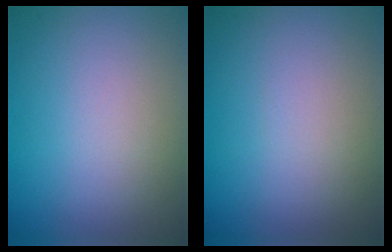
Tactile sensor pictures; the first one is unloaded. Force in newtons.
{"total": 0.0}